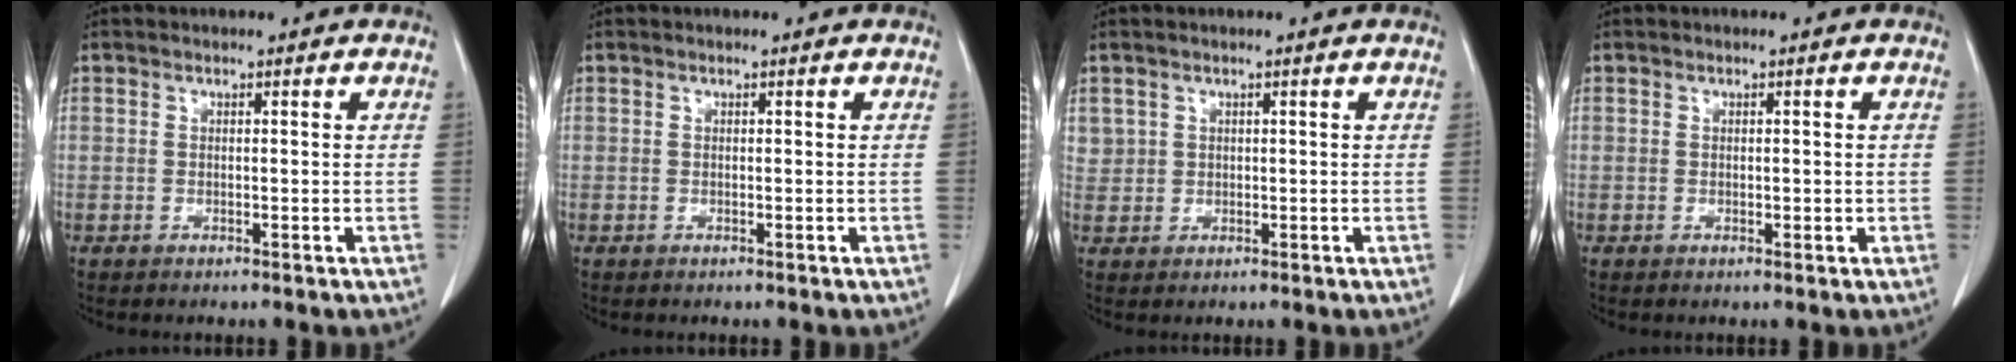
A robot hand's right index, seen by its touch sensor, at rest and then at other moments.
{"total": 0.0}
{"total": 2.0, "force": [0.9, 1.8, 0.0], "torque": [0.017, 0.006, 0.015]}
{"total": 0.6, "force": [0.1, 0.4, 0.5], "torque": [-0.005, 0.002, 0.005]}